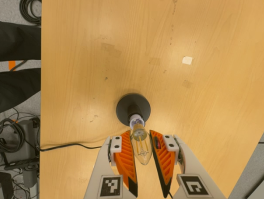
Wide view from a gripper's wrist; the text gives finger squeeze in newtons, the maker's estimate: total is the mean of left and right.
{"total": 13.8, "left": 15.1, "right": 12.4}